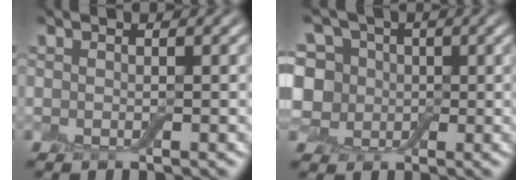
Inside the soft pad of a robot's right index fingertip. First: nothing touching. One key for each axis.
{"total": 9.9, "fx": 2.8, "fy": 8.2, "fz": 4.8, "tx": -0.101, "ty": 0.032, "tz": 0.019}